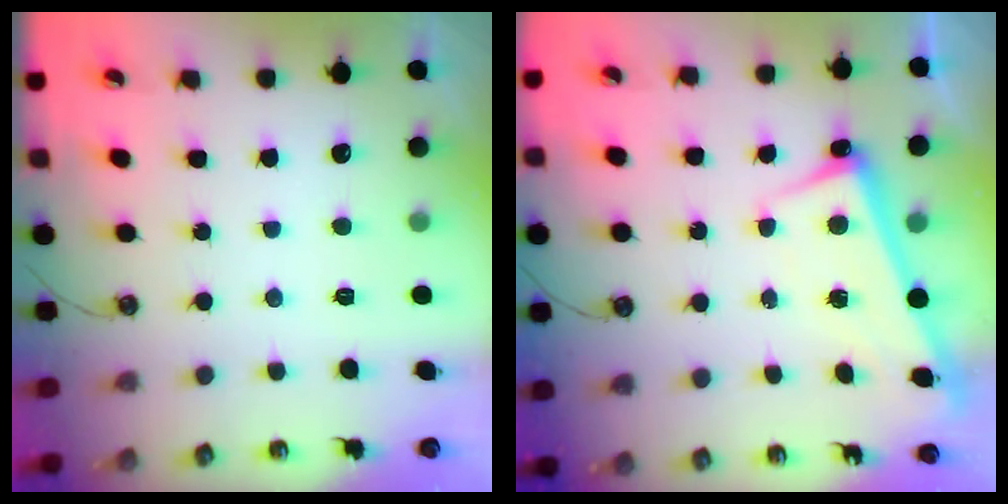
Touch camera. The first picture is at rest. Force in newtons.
{"total": 2.7, "press": 2.6, "slide": 0.5}